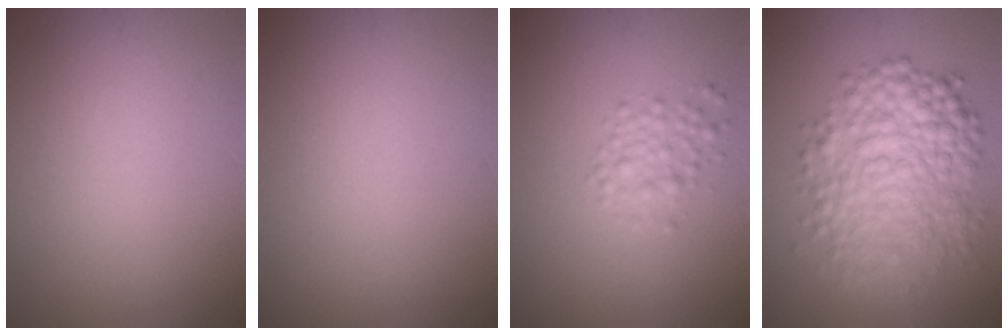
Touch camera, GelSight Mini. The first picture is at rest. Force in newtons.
{"total": 0.0}
{"total": 2.1, "press": 2.1, "slide": 0.1}
{"total": 7.1, "press": 7.1, "slide": 0.1}